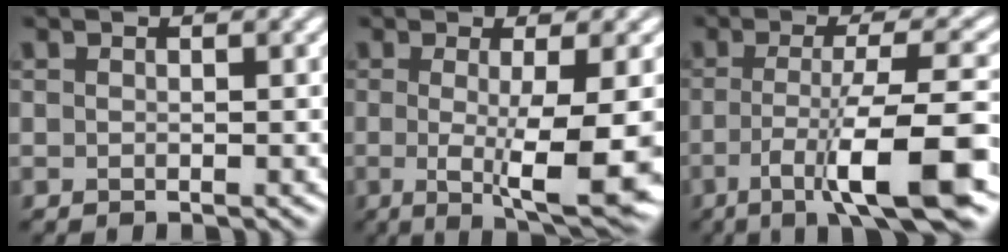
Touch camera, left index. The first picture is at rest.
{"total": 7.8, "force": [-1.1, 1.4, 7.6], "torque": [-0.116, -0.018, -0.014]}
{"total": 9.1, "force": [-3.3, 1.5, 8.3], "torque": [-0.131, 0.000, -0.060]}